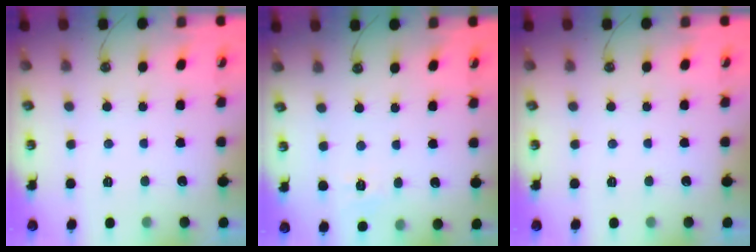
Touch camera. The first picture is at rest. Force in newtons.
{"total": 2.7, "press": 2.7, "slide": 0.5}
{"total": 0.0}